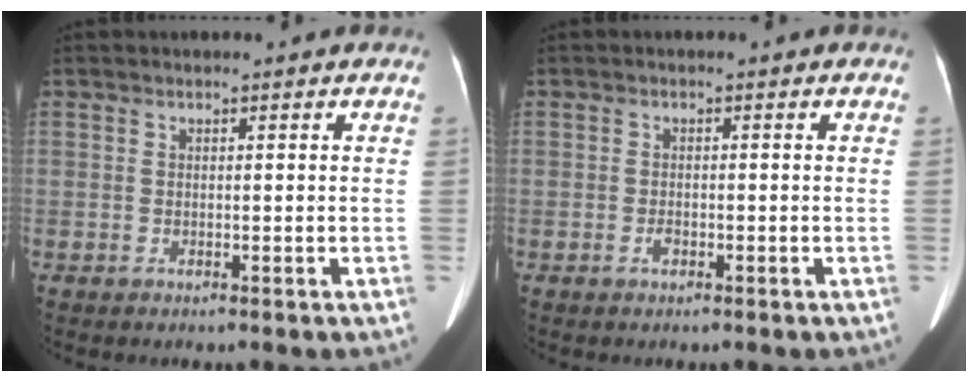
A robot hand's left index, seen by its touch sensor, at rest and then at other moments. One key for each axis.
{"total": 1.1, "fx": -0.9, "fy": 0.4, "fz": 0.4, "tx": -0.012, "ty": -0.006, "tz": -0.010}